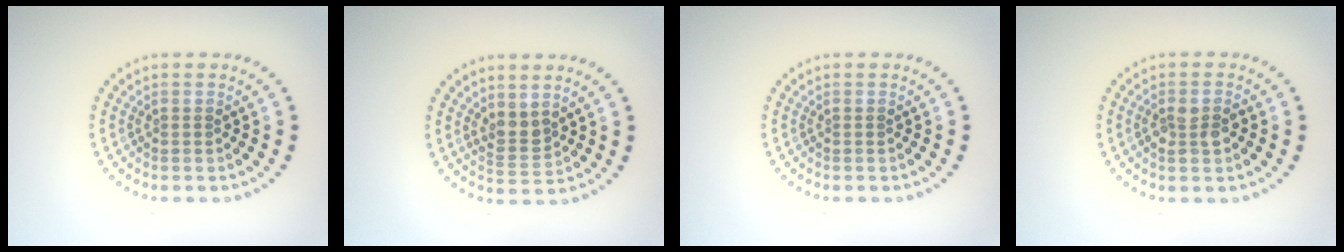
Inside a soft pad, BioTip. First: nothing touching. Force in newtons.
{"total": 2.1, "press": 1.8, "slide": 1.1}
{"total": 0.0}
{"total": 1.9, "press": 1.9, "slide": 0.5}